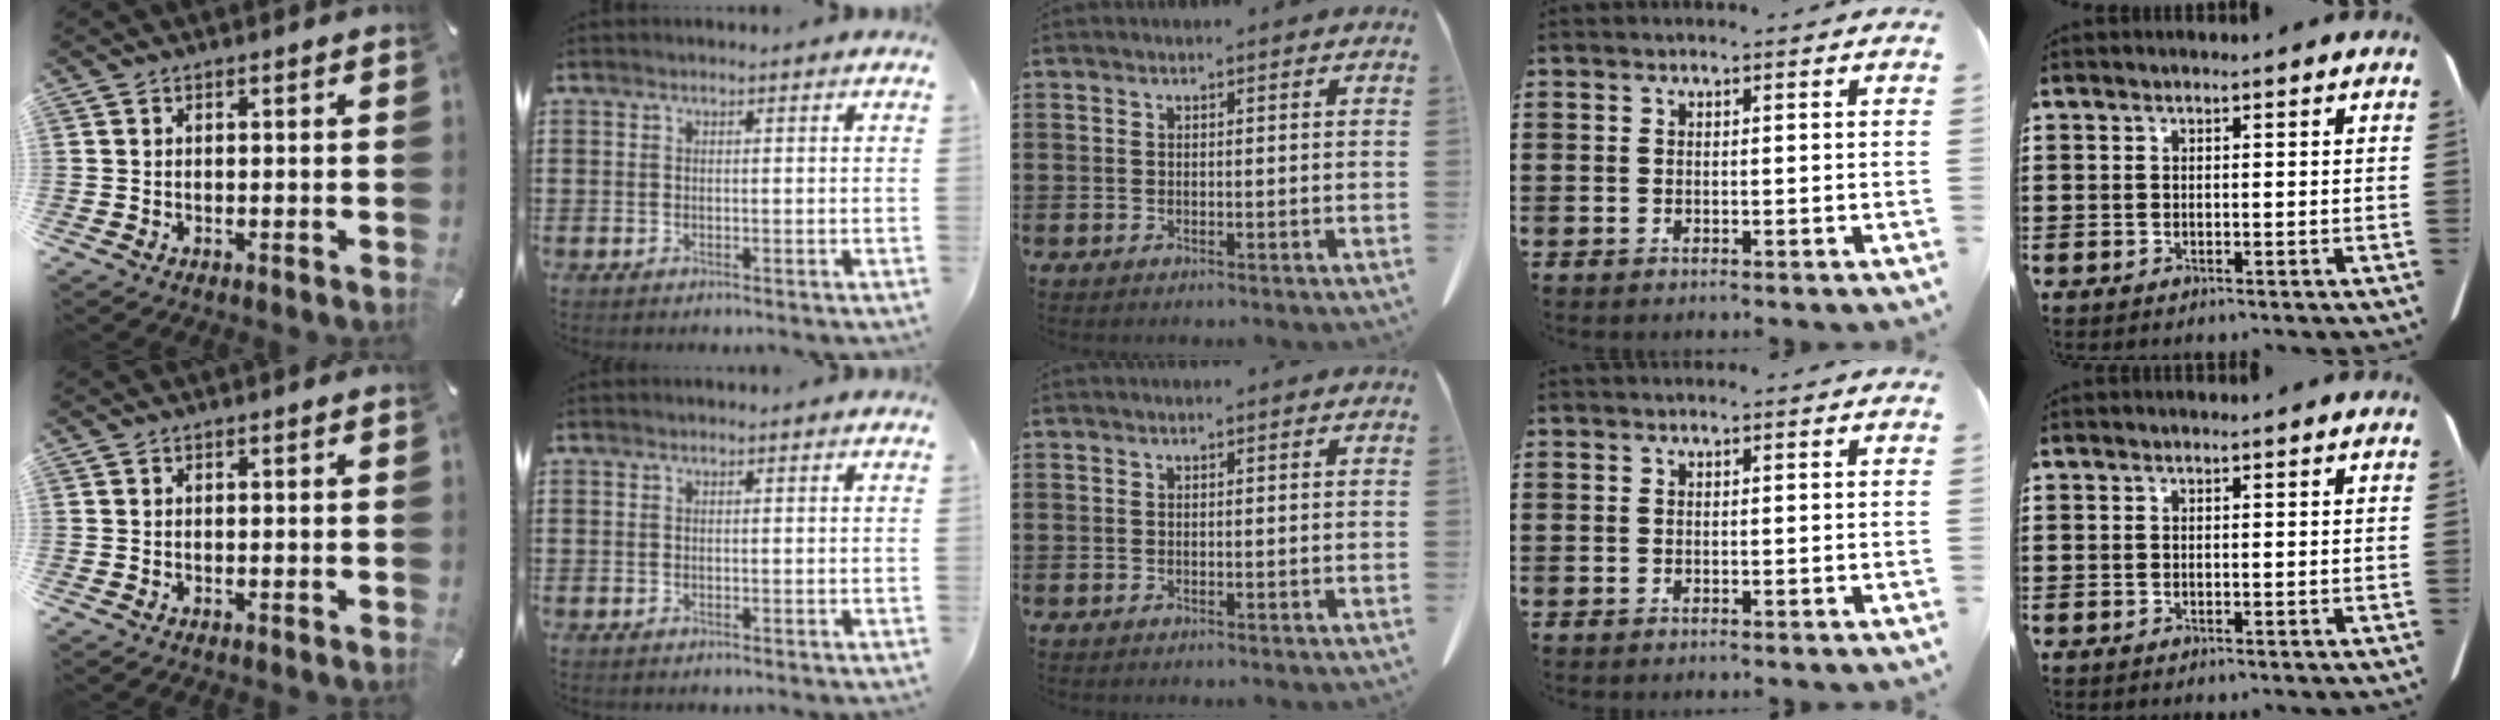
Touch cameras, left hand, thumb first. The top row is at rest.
{}